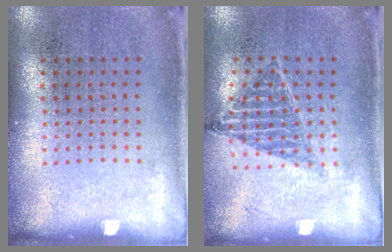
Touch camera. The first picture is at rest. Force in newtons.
{"total": 0.8, "press": 0.8, "slide": 0.1}